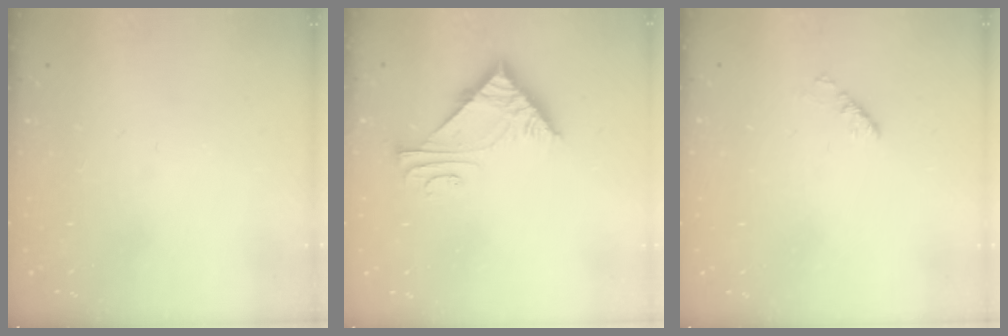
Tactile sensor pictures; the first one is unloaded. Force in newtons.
{"total": 7.7, "press": 7.7, "slide": 0.4}
{"total": 3.4, "press": 3.3, "slide": 0.5}